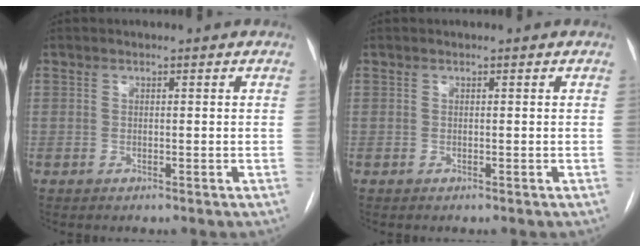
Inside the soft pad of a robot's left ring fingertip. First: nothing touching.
{"total": 0.0}